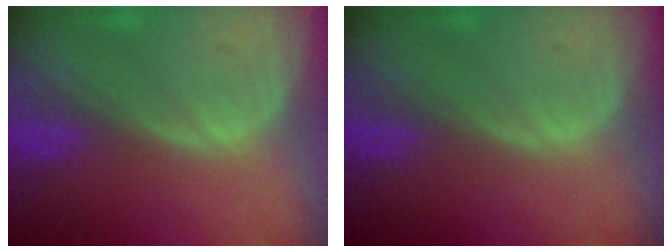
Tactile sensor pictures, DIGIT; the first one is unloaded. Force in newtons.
{"total": 0.0}